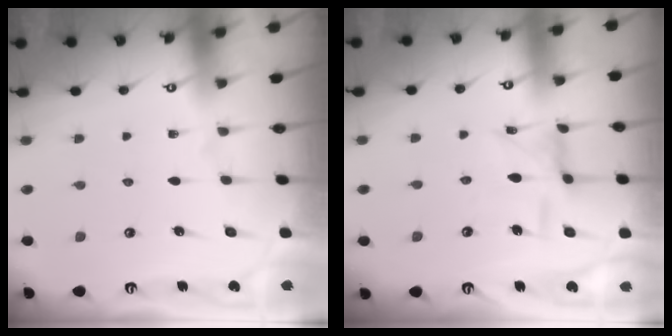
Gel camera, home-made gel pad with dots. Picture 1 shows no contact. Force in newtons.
{"total": 6.0, "press": 6.0, "slide": 0.5}